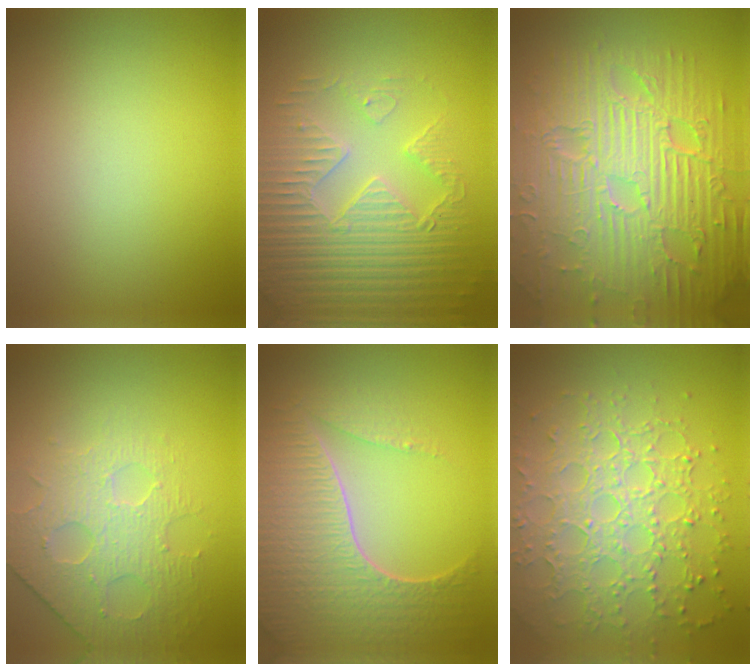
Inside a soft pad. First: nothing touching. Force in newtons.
{"total": 5.8, "press": 5.2, "slide": 2.6}
{"total": 12.2, "press": 7.8, "slide": 9.4}
{"total": 4.1, "press": 3.6, "slide": 1.9}
{"total": 7.6, "press": 5.5, "slide": 5.2}
{"total": 8.0, "press": 5.6, "slide": 5.7}